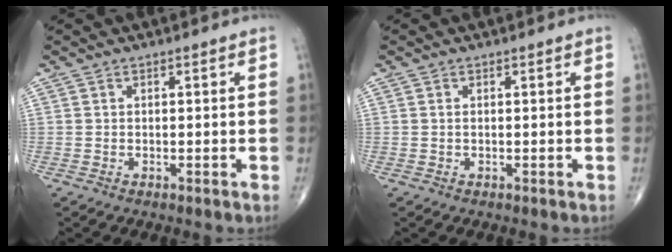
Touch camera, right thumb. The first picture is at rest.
{"total": 0.0}